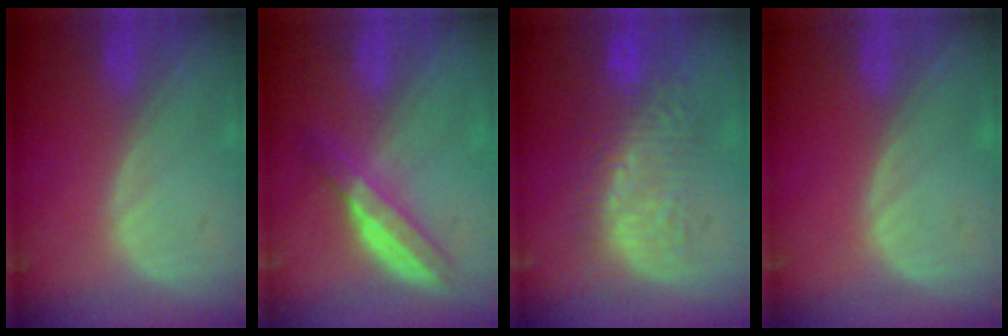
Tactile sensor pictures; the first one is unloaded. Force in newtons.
{"total": 5.8, "press": 5.2, "slide": 2.6}
{"total": 9.3, "press": 9.0, "slide": 2.3}
{"total": 0.0}